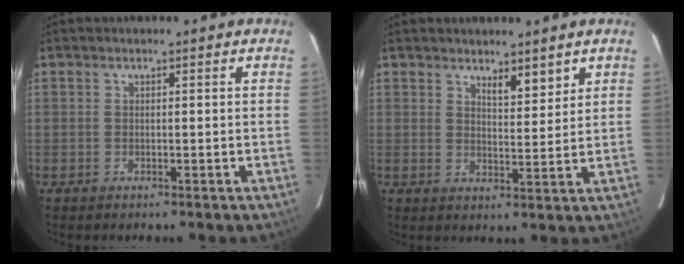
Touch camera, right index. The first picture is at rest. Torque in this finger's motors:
{"motor_torque": [0.28, 0.22, 0.04, 0.02]}